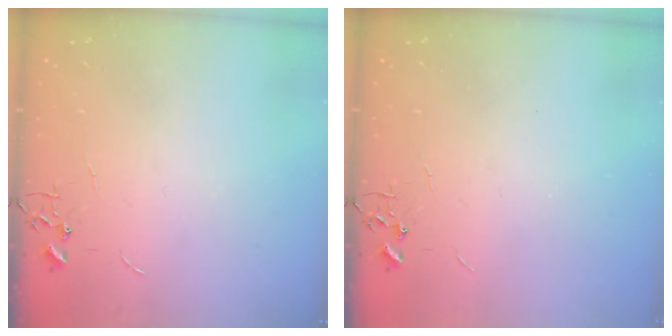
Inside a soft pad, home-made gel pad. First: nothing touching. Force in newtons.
{"total": 0.0}